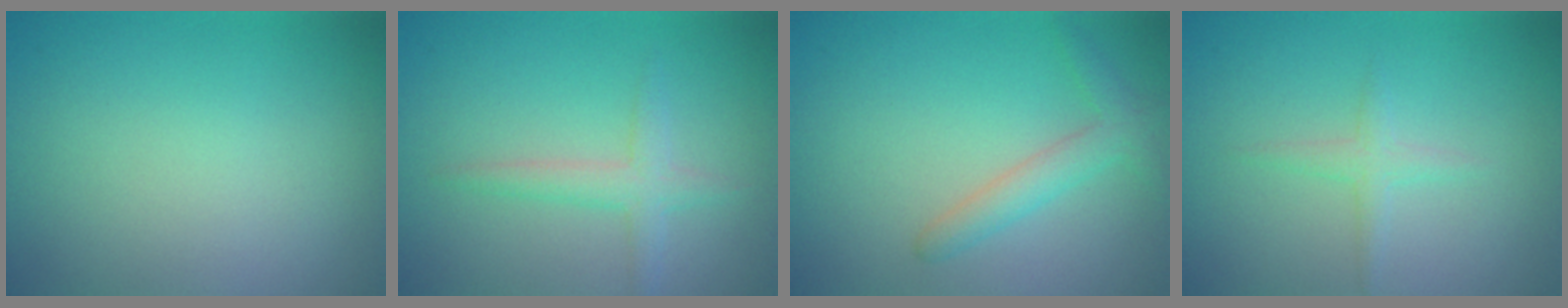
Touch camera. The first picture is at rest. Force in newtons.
{"total": 2.2, "press": 2.2, "slide": 0.1}
{"total": 2.3, "press": 2.3, "slide": 0.1}
{"total": 1.3, "press": 1.3, "slide": 0.0}